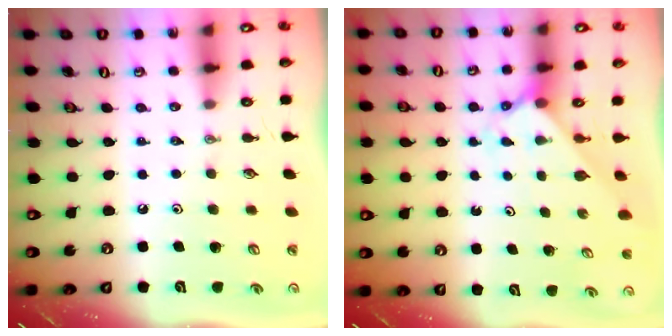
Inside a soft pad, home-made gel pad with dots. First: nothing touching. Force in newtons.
{"total": 2.3, "press": 2.3, "slide": 0.2}